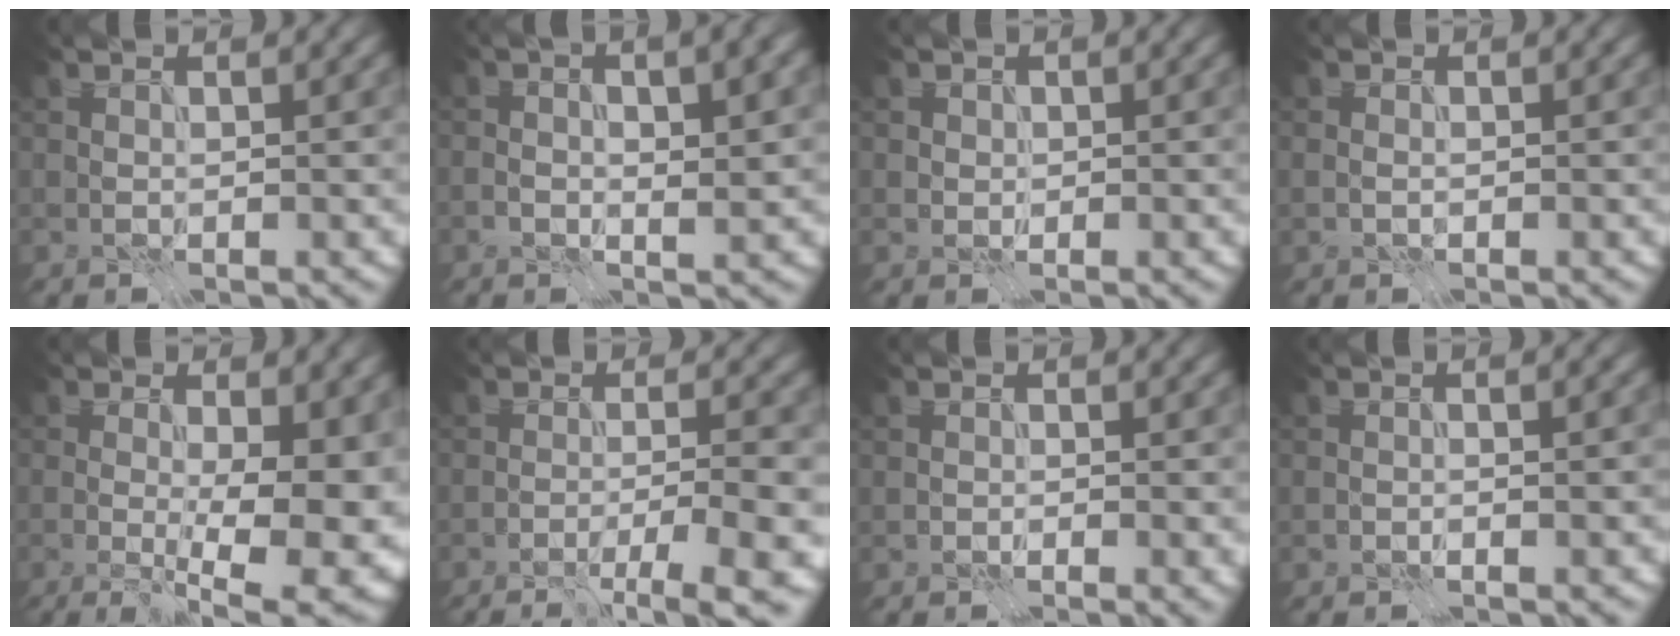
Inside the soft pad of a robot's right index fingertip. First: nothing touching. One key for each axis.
{"total": 5.6, "fx": 0.7, "fy": 1.8, "fz": 5.3, "tx": -0.064, "ty": 0.008, "tz": 0.008}
{"total": 0.7, "fx": 0.2, "fy": 0.6, "fz": 0.0, "tx": 0.003, "ty": -0.001, "tz": 0.008}
{"total": 0.0}
{"total": 11.2, "fx": -1.4, "fy": 4.1, "fz": 10.4, "tx": -0.110, "ty": -0.005, "tz": -0.011}
{"total": 7.1, "fx": -2.7, "fy": 1.7, "fz": 6.3, "tx": -0.064, "ty": -0.011, "tz": -0.027}
{"total": 0.0}
{"total": 1.5, "fx": -0.3, "fy": 0.3, "fz": 1.5, "tx": -0.009, "ty": 0.006, "tz": -0.009}